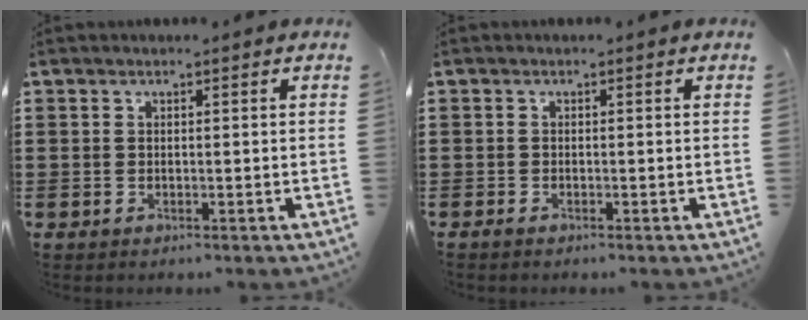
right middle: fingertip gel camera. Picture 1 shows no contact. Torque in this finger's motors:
{"motor_torque": [-0.59, 0.37, -0.07, -0.01]}